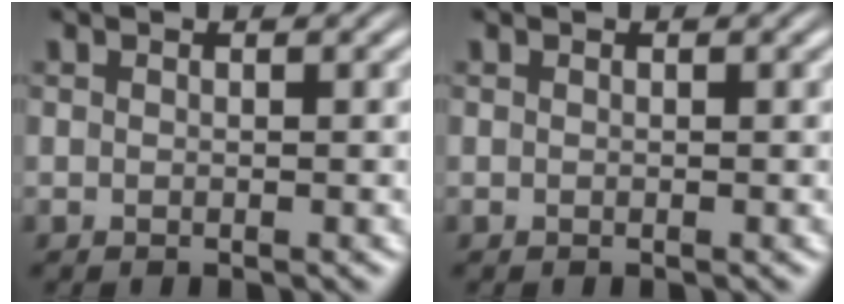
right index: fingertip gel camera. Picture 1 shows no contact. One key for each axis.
{"total": 0.0}